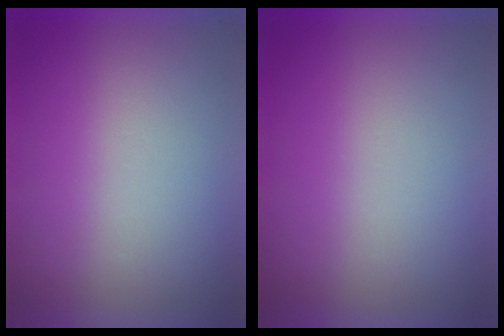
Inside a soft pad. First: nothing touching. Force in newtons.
{"total": 0.0}